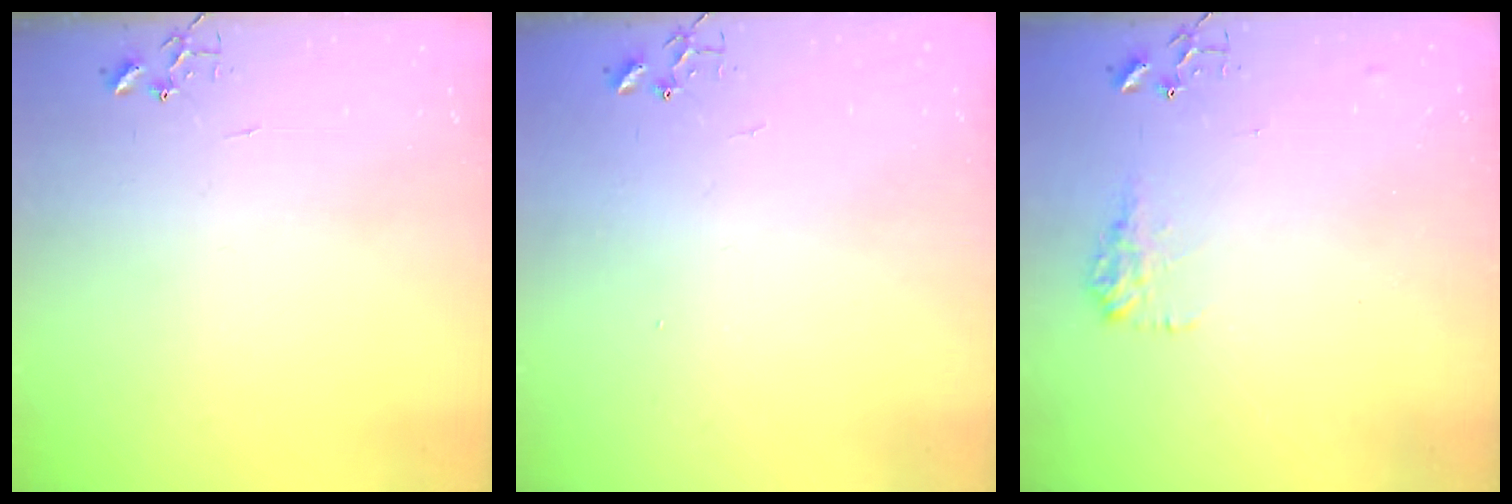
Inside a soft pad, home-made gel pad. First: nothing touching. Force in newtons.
{"total": 1.1, "press": 1.1, "slide": 0.1}
{"total": 9.2, "press": 9.2, "slide": 0.4}